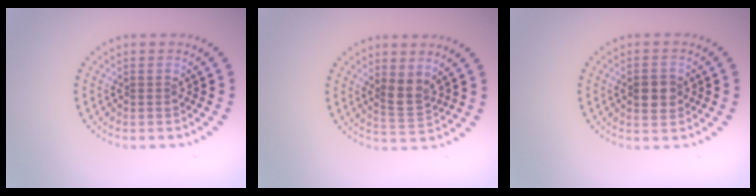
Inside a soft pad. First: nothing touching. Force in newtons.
{"total": 2.4, "press": 2.0, "slide": 1.2}
{"total": 3.1, "press": 3.1, "slide": 0.1}